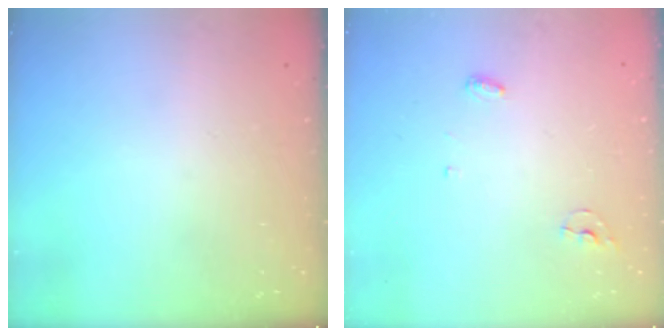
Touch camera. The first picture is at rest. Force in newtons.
{"total": 3.8, "press": 3.8, "slide": 0.3}